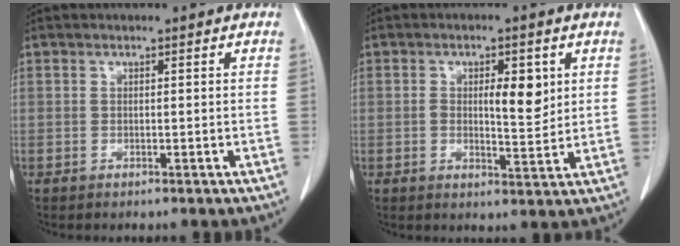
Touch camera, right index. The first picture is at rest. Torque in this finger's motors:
{"motor_torque": [0.25, 0.08, 0.13, 0.06]}